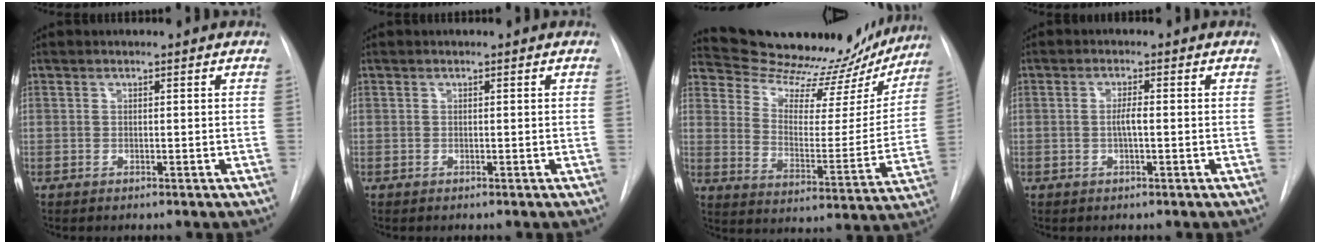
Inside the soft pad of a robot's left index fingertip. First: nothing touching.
{"total": 0.0}
{"total": 23.7, "force": [22.2, 6.0, 5.9], "torque": [-0.078, -0.046, 0.296]}
{"total": 2.0, "force": [-0.2, 0.3, 2.0], "torque": [-0.039, 0.002, -0.004]}